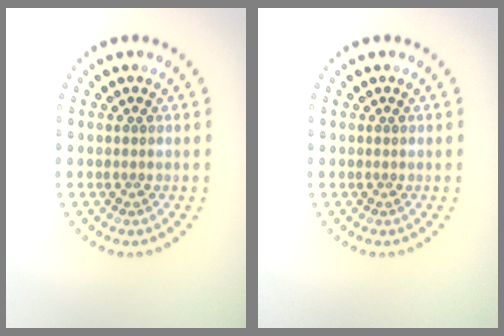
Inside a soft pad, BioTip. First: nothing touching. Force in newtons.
{"total": 0.0}